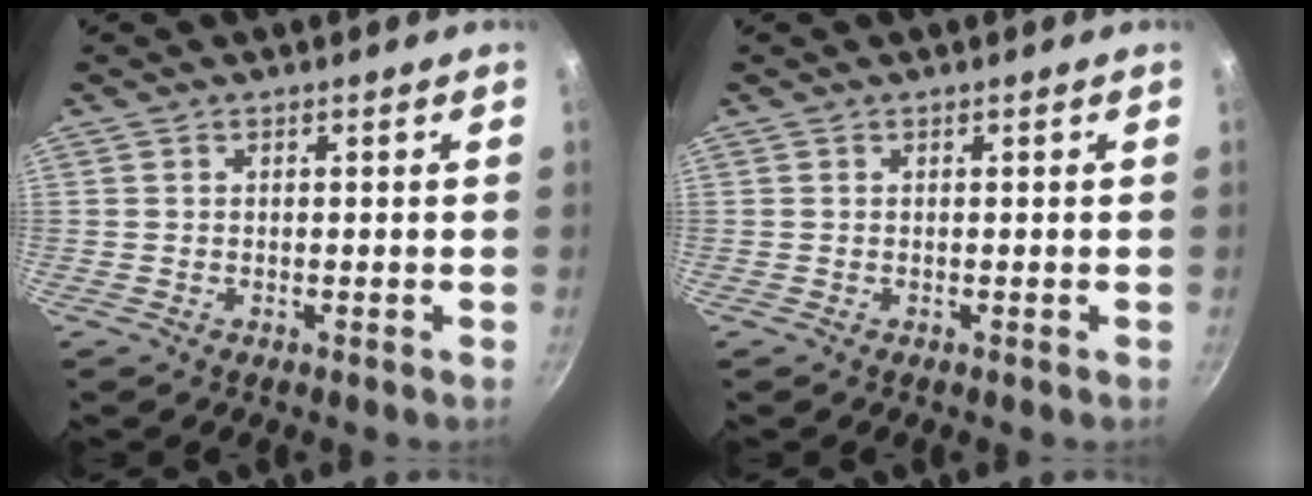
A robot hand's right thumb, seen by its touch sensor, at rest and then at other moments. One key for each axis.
{"total": 0.0}